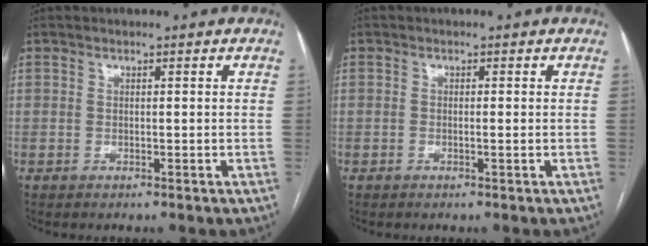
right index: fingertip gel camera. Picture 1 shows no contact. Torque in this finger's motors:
{"motor_torque": [-0.07, 0.31, -0.04, -0.01]}